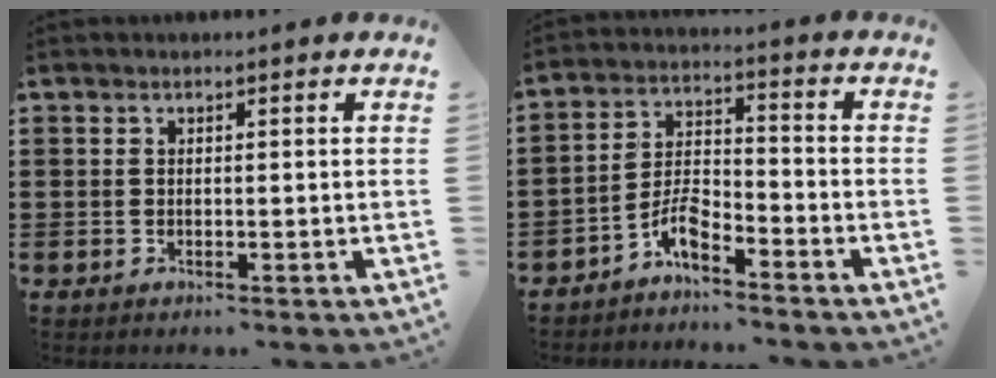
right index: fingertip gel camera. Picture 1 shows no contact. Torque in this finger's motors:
{"motor_torque": [1.50, 0.64, 0.09, -0.11]}